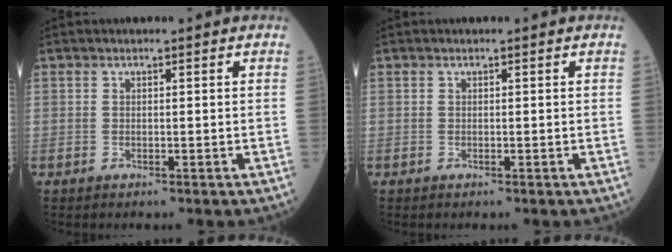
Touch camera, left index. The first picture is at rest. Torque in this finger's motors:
{"motor_torque": [-0.17, 0.17, 0.00, 0.01]}